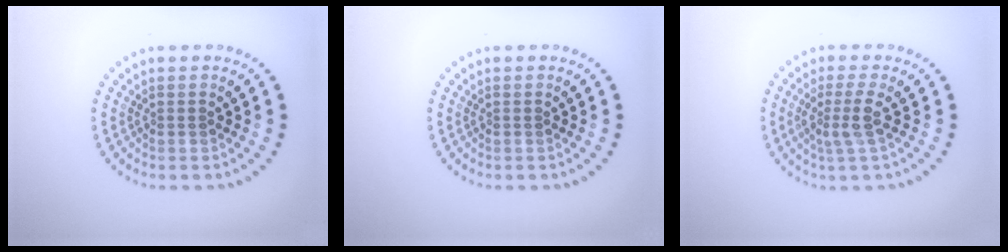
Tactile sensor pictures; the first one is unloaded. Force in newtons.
{"total": 0.0}
{"total": 2.6, "press": 2.1, "slide": 1.5}